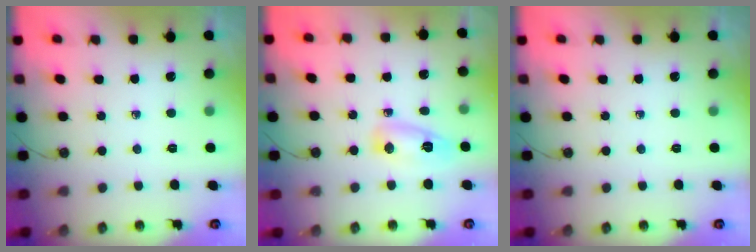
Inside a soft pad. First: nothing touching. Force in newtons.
{"total": 6.7, "press": 6.6, "slide": 0.9}
{"total": 0.0}